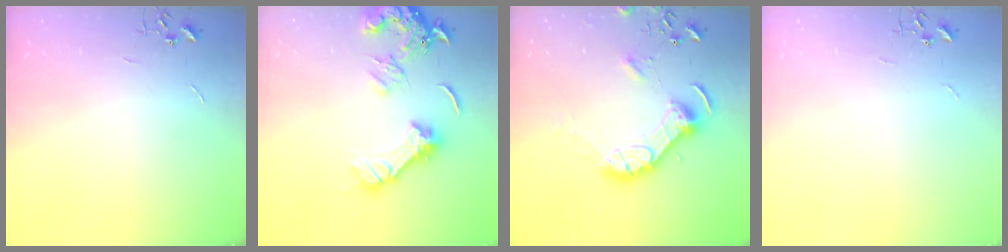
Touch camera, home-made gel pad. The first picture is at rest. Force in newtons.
{"total": 13.9, "press": 13.6, "slide": 2.7}
{"total": 12.3, "press": 12.1, "slide": 1.6}
{"total": 0.0}